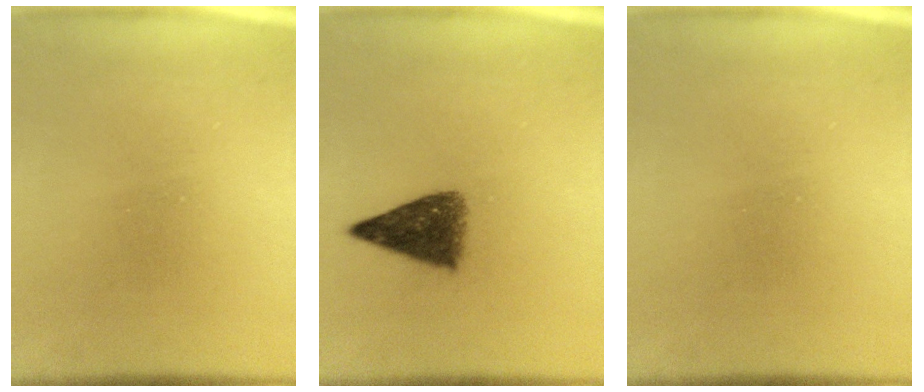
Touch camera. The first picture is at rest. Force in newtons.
{"total": 6.3}
{"total": 0.0}